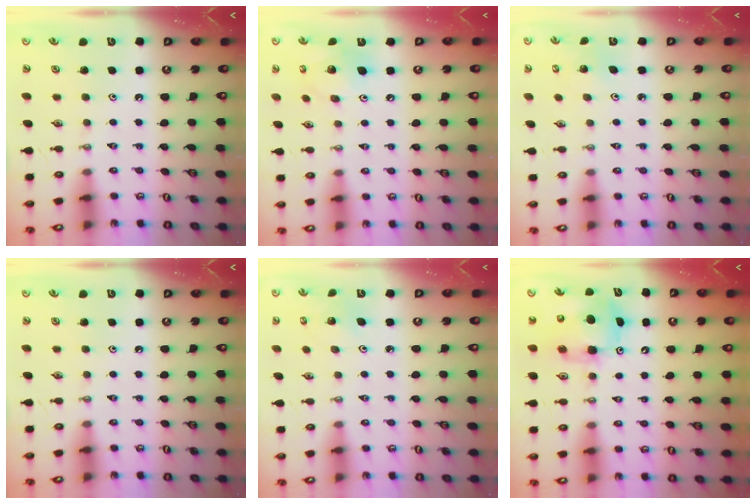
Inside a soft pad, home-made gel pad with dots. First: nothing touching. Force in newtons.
{"total": 12.0, "press": 11.8, "slide": 2.3}
{"total": 2.8, "press": 2.8, "slide": 0.2}
{"total": 0.0}
{"total": 1.8, "press": 1.8, "slide": 0.1}
{"total": 7.1, "press": 6.8, "slide": 1.9}